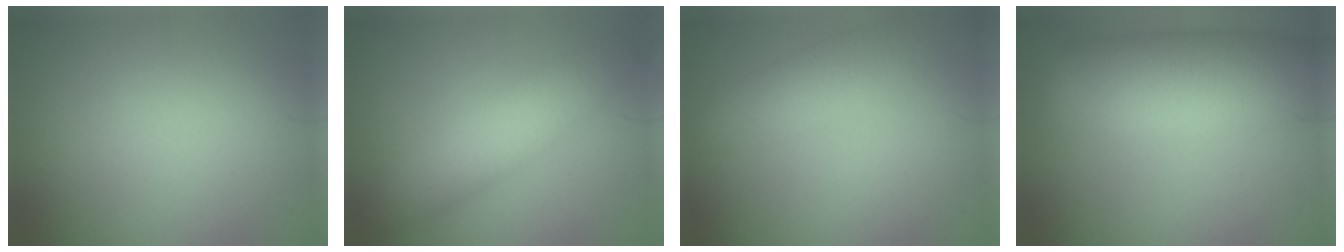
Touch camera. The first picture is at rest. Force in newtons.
{"total": 4.7, "press": 4.7, "slide": 0.2}
{"total": 4.7, "press": 4.7, "slide": 0.3}
{"total": 10.5, "press": 10.4, "slide": 0.5}